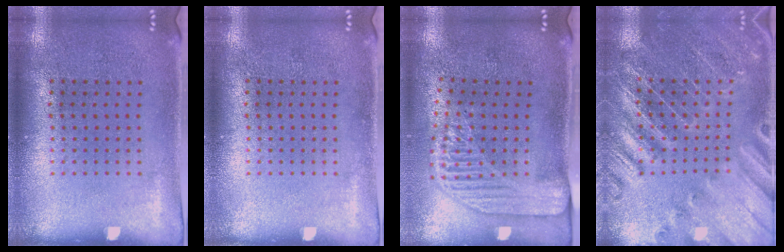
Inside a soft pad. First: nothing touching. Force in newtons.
{"total": 0.0}
{"total": 2.2, "press": 1.7, "slide": 1.3}
{"total": 2.8, "press": 2.8, "slide": 0.4}